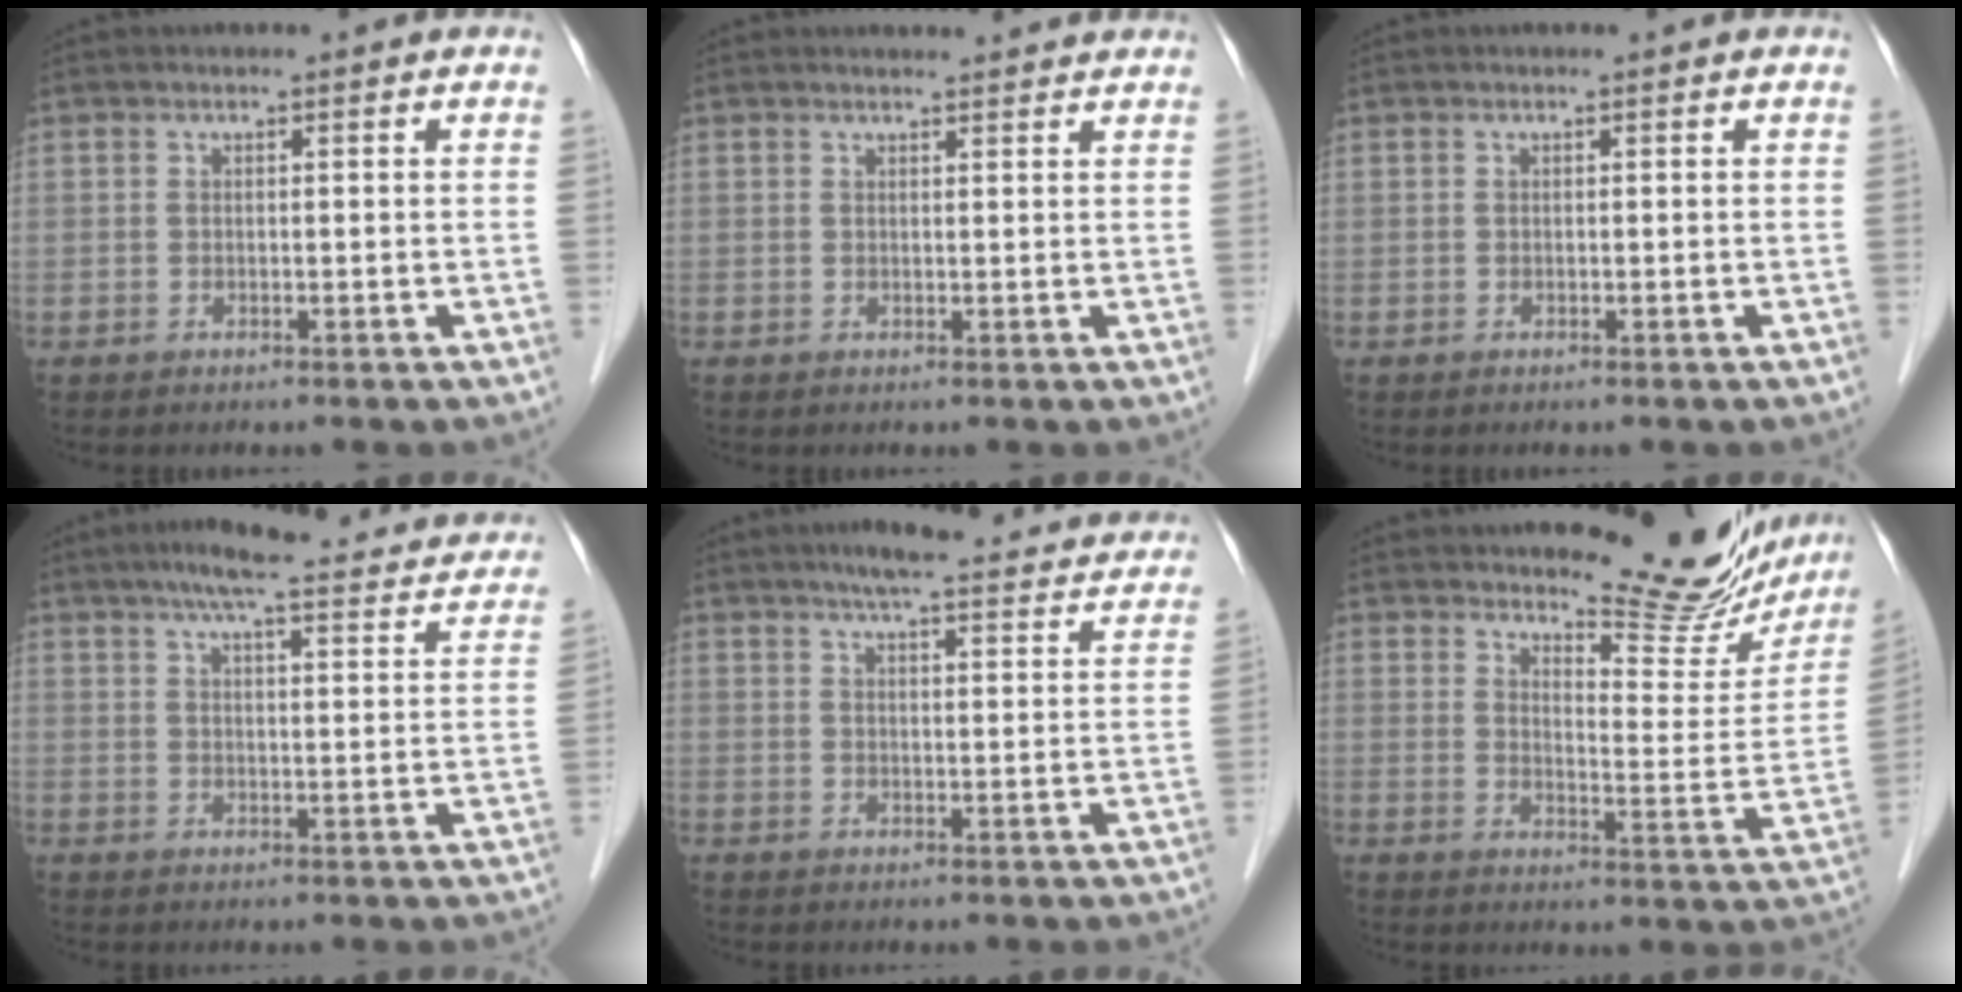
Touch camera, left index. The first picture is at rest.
{"total": 3.9, "force": [3.8, 0.6, 0.7], "torque": [-0.014, 0.012, 0.043]}
{"total": 0.0}
{"total": 21.0, "force": [18.7, 2.9, 9.1], "torque": [-0.124, 0.013, 0.232]}
{"total": 18.7, "force": [17.0, 2.5, 7.5], "torque": [-0.094, 0.012, 0.209]}
{"total": 15.9, "force": [14.2, 3.8, 6.0], "torque": [-0.065, -0.044, 0.168]}